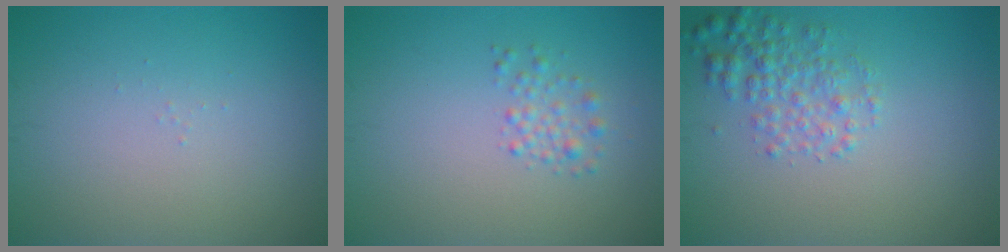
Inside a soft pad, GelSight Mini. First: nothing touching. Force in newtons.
{"total": 1.5, "press": 1.5, "slide": 0.1}
{"total": 2.9, "press": 2.9, "slide": 0.1}